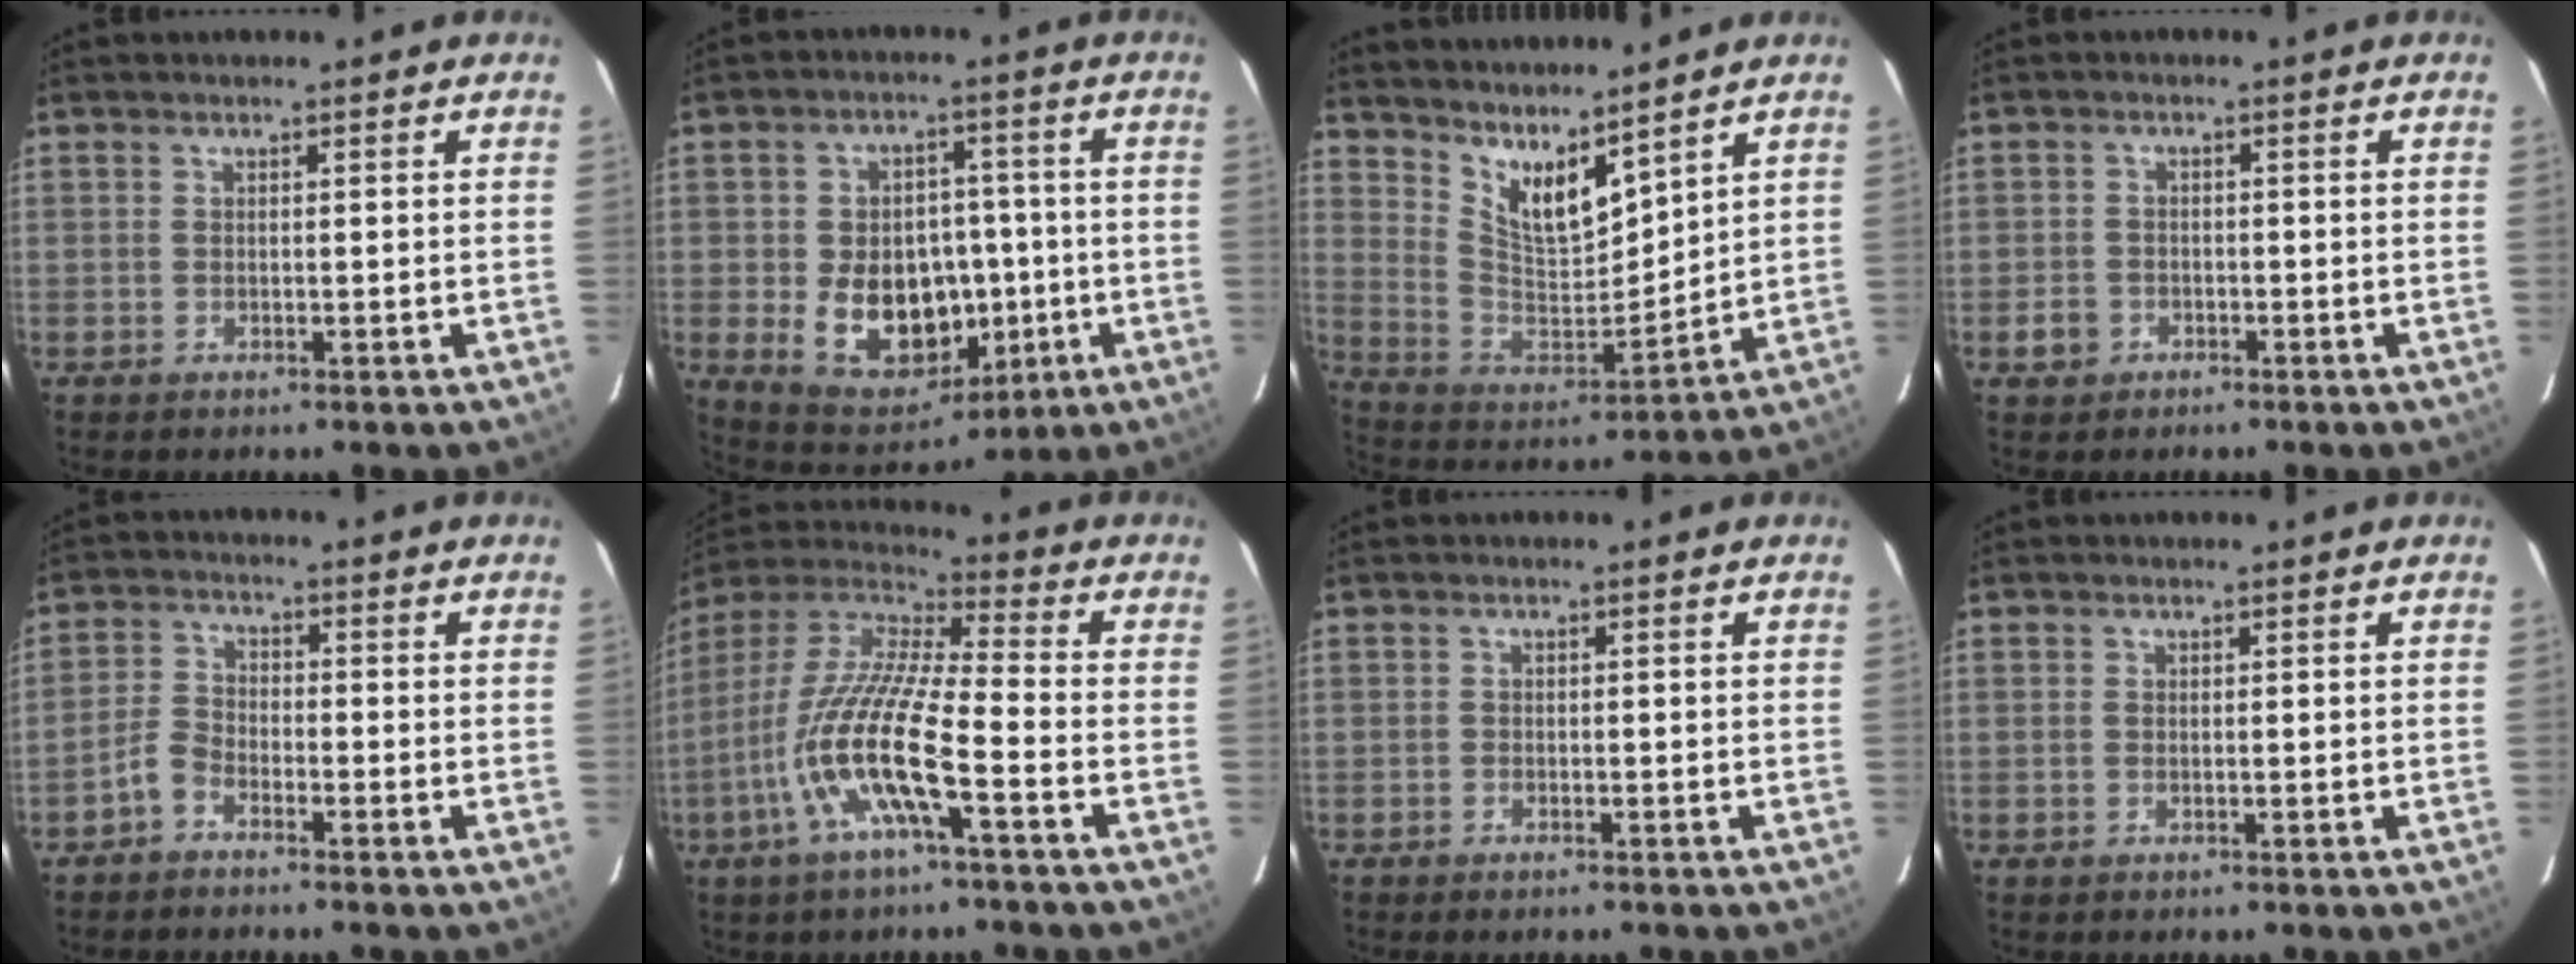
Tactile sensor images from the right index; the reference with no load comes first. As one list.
[{"total": 15.5, "force": [-2.9, 11.6, 9.8], "torque": [-0.202, 0.007, -0.016]}, {"total": 12.4, "force": [9.6, 3.6, 7.0], "torque": [-0.128, -0.015, 0.187]}, {"total": 3.1, "force": [-1.5, 2.7, 0.6], "torque": [-0.017, 0.007, -0.025]}, {"total": 3.5, "force": [-2.6, 1.7, 1.6], "torque": [-0.044, 0.013, -0.056]}, {"total": 15.7, "force": [-6.2, 2.3, 14.2], "torque": [-0.282, -0.012, -0.127]}, {"total": 1.2, "force": [-1.0, 0.4, 0.4], "torque": [-0.014, 0.001, -0.019]}, {"total": 0.0}]